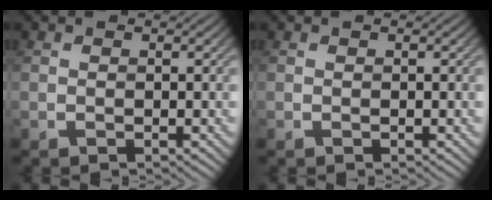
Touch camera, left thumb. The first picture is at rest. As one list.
[{"total": 0.0}]